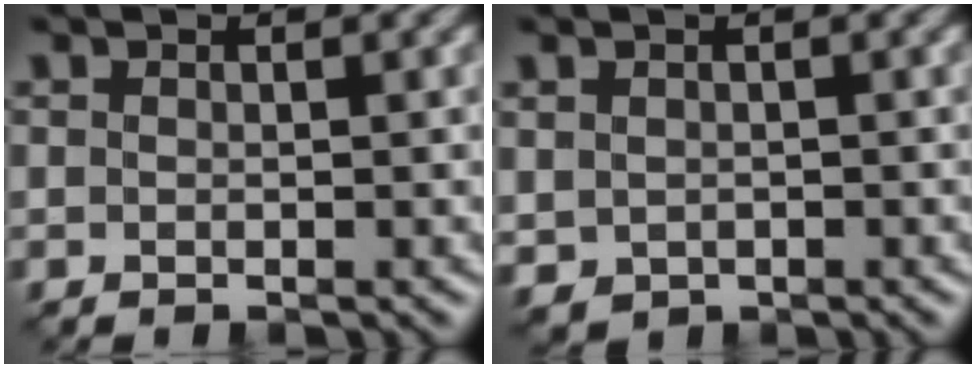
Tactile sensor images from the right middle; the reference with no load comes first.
{"total": 1.4, "force": [-0.1, 1.2, 0.7], "torque": [-0.021, -0.004, 0.001]}